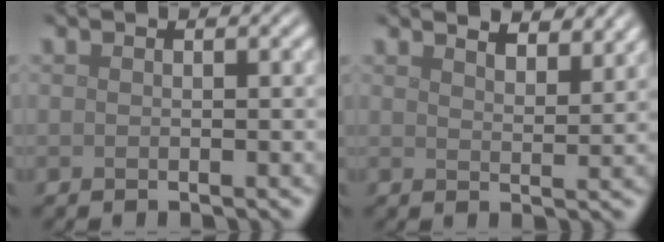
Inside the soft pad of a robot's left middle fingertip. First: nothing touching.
{"total": 4.8, "force": [4.2, 1.2, 2.0], "torque": [-0.017, 0.007, 0.038]}